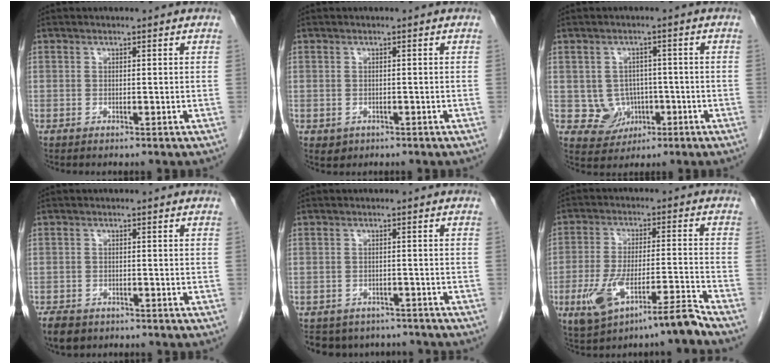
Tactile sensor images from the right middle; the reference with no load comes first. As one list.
[{"total": 1.4, "force": [-0.6, 1.2, 0.3], "torque": [-0.006, 0.002, 0.000]}, {"total": 5.1, "force": [-0.9, 4.9, 1.2], "torque": [-0.015, 0.009, -0.001]}, {"total": 5.0, "force": [-3.8, 2.7, 1.9], "torque": [-0.034, -0.004, -0.056]}, {"total": 9.2, "force": [-8.0, 4.4, 1.2], "torque": [-0.020, 0.009, -0.095]}, {"total": 9.8, "force": [-6.2, 1.0, 7.5], "torque": [-0.145, 0.007, -0.105]}]